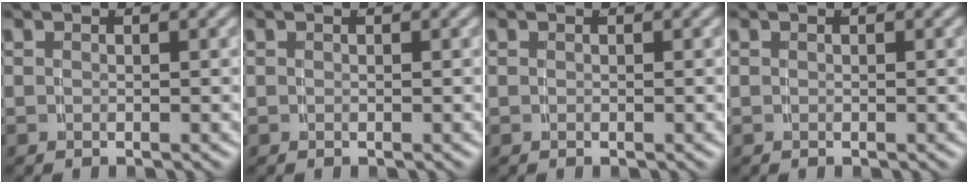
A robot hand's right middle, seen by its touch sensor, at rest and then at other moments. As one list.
[{"total": 0.0}, {"total": 0.0}, {"total": 0.0}]